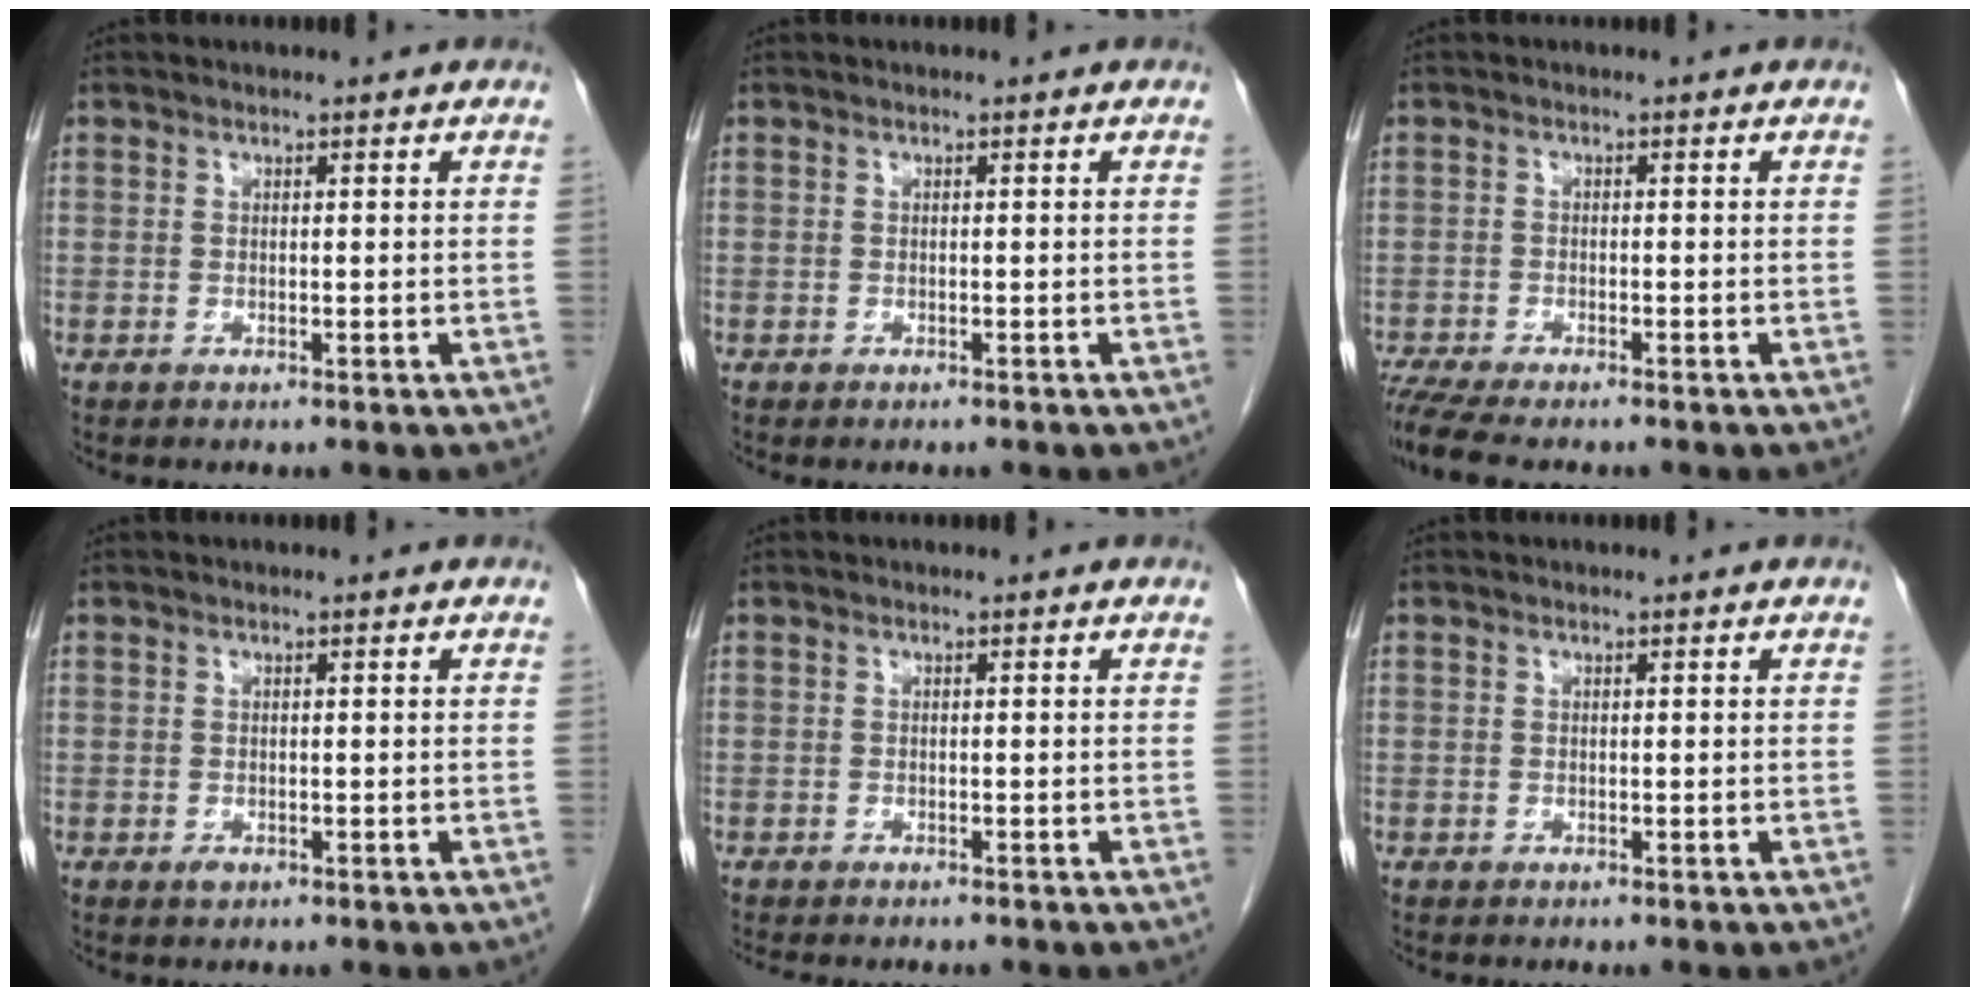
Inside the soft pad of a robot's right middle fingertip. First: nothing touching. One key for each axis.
{"total": 0.7, "fx": -0.6, "fy": 0.2, "fz": 0.1, "tx": -0.007, "ty": -0.001, "tz": -0.010}
{"total": 7.0, "fx": -5.9, "fy": 1.1, "fz": 3.5, "tx": -0.057, "ty": -0.013, "tz": -0.097}
{"total": 0.8, "fx": -0.4, "fy": 0.5, "fz": 0.5, "tx": -0.008, "ty": 0.000, "tz": -0.004}
{"total": 3.9, "fx": -3.4, "fy": 1.1, "fz": 1.5, "tx": -0.017, "ty": -0.006, "tz": -0.042}
{"total": 0.0}